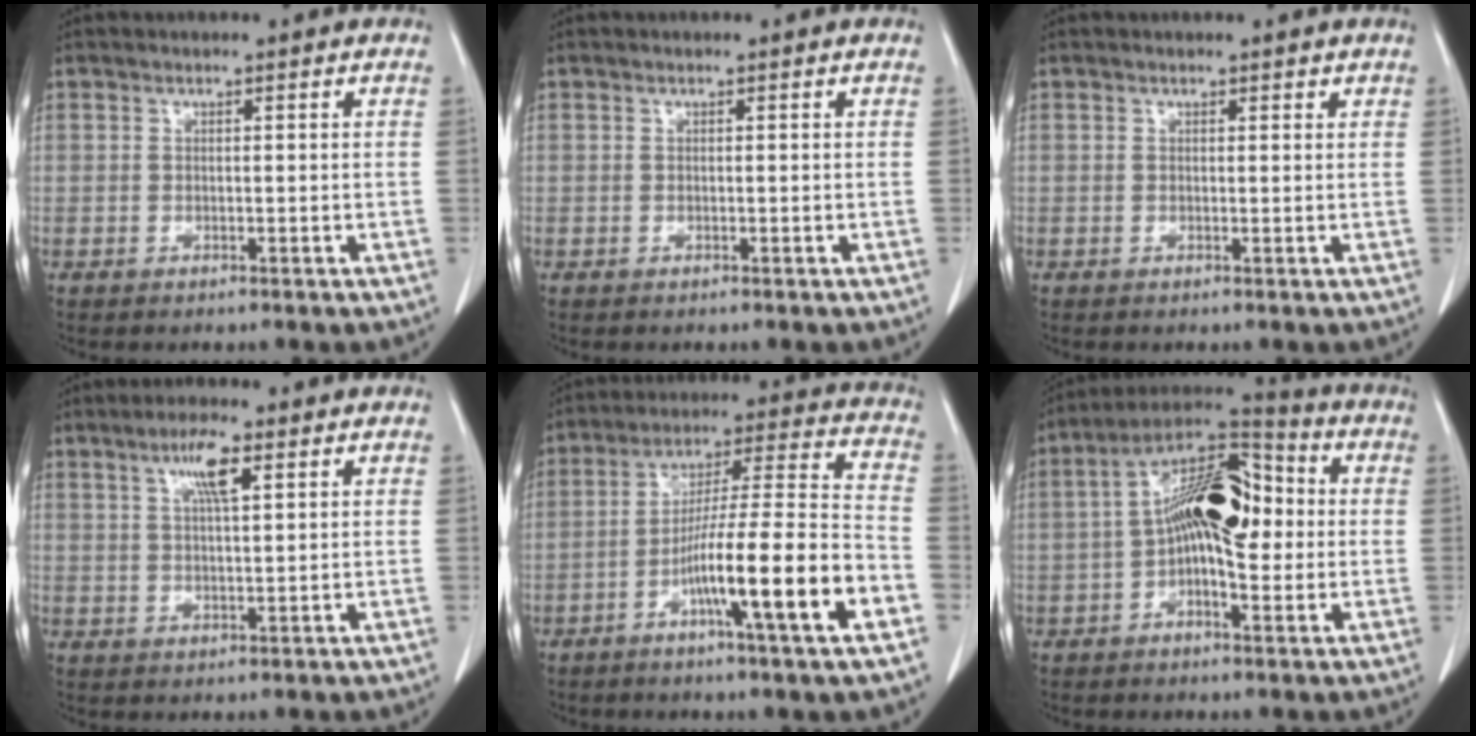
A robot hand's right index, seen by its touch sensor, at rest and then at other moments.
{"total": 0.0}
{"total": 0.8, "force": [0.6, 0.5, 0.1], "torque": [0.002, 0.003, 0.005]}
{"total": 5.2, "force": [2.5, 0.7, 4.5], "torque": [-0.083, 0.003, 0.043]}
{"total": 16.6, "force": [-6.6, 0.0, 15.3], "torque": [-0.256, 0.000, -0.108]}
{"total": 13.9, "force": [0.3, 5.3, 12.9], "torque": [-0.230, 0.041, -0.001]}